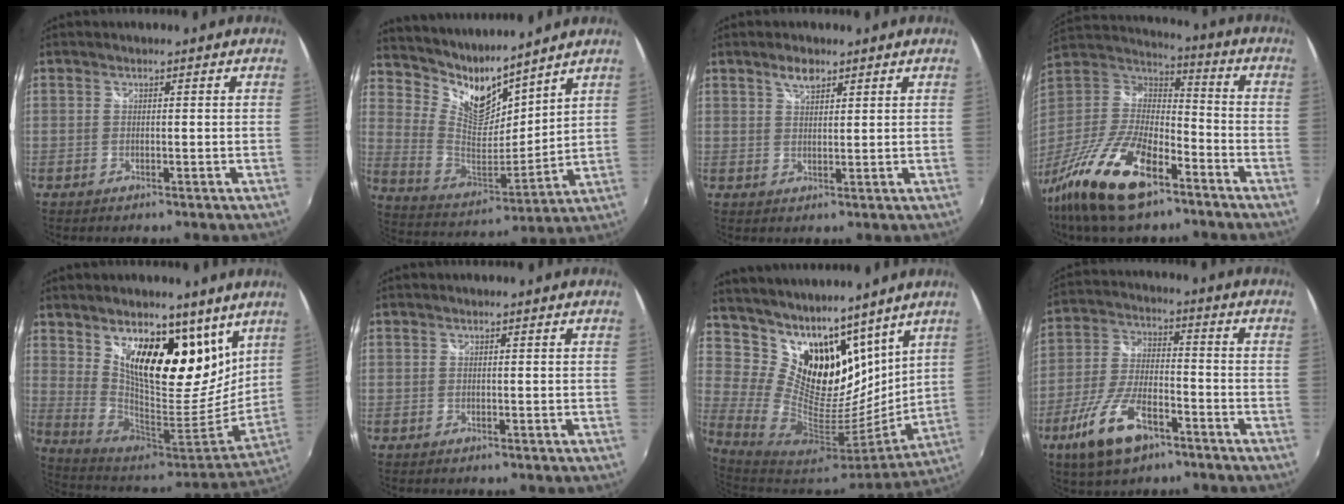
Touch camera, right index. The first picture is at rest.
{"total": 12.2, "force": [10.5, 4.3, 4.5], "torque": [-0.093, -0.021, 0.204]}
{"total": 3.1, "force": [2.2, 1.4, 1.7], "torque": [-0.028, 0.005, 0.040]}
{"total": 21.6, "force": [-13.1, 8.6, 14.9], "torque": [-0.309, -0.029, -0.243]}
{"total": 21.7, "force": [11.9, 9.9, 15.2], "torque": [-0.246, -0.011, 0.212]}
{"total": 0.0}
{"total": 21.4, "force": [15.3, 11.8, 9.2], "torque": [-0.203, -0.012, 0.287]}
{"total": 13.5, "force": [-7.8, 5.7, 9.4], "torque": [-0.208, -0.015, -0.144]}